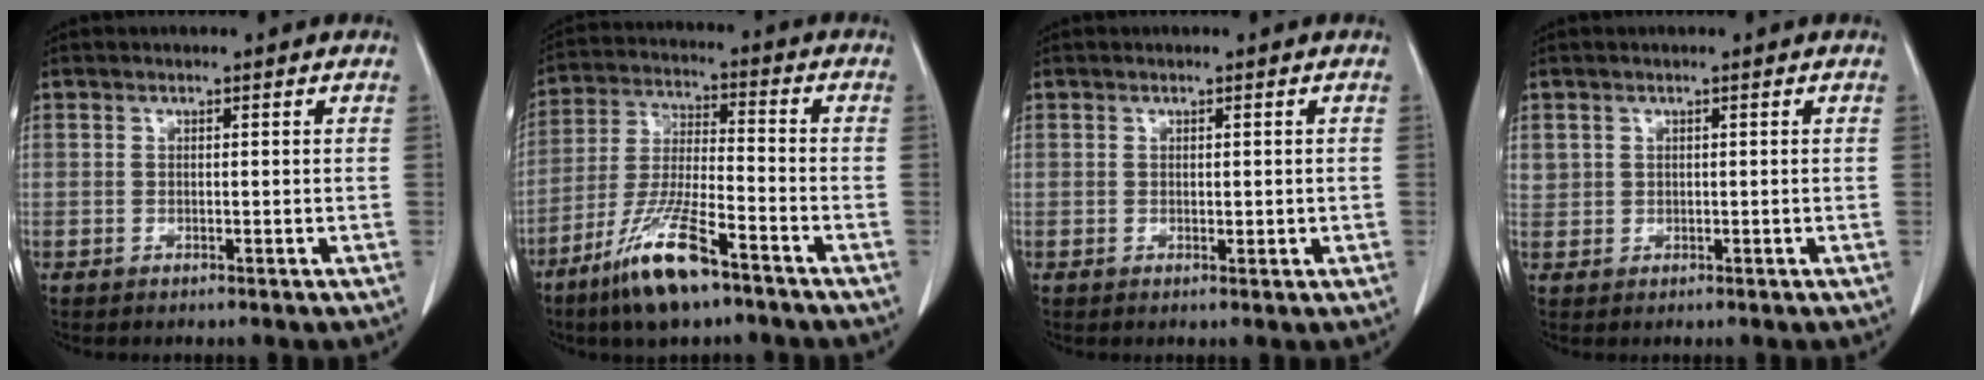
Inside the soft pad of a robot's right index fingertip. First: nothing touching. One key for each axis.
{"total": 12.4, "fx": -8.1, "fy": 2.0, "fz": 9.2, "tx": -0.193, "ty": -0.026, "tz": -0.151}
{"total": 1.0, "fx": 0.2, "fy": 0.7, "fz": 0.8, "tx": -0.007, "ty": -0.001, "tz": 0.007}
{"total": 1.7, "fx": 0.8, "fy": 1.5, "fz": 0.2, "tx": 0.008, "ty": 0.011, "tz": 0.017}